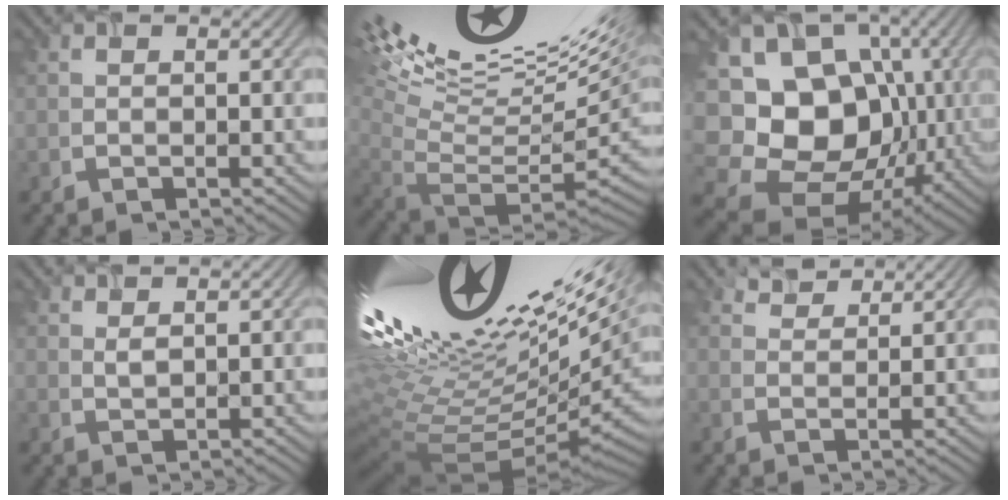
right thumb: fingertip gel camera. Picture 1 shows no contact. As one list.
[{"total": 18.4, "force": [9.5, 5.0, 14.9], "torque": [-0.219, 0.051, 0.176]}, {"total": 18.0, "force": [-1.7, 14.5, 10.6], "torque": [-0.225, -0.027, 0.002]}, {"total": 1.7, "force": [1.5, 0.5, 0.8], "torque": [-0.018, 0.004, 0.035]}, {"total": 18.4, "force": [6.9, 5.6, 16.1], "torque": [-0.246, -0.013, 0.154]}, {"total": 2.4, "force": [2.2, 0.8, 0.6], "torque": [-0.013, 0.006, 0.053]}]